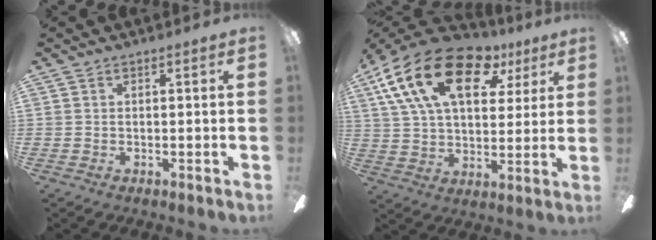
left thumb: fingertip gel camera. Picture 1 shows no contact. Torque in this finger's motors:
{"motor_torque": [0.43, 0.86, 1.28, -1.49, 0.58]}